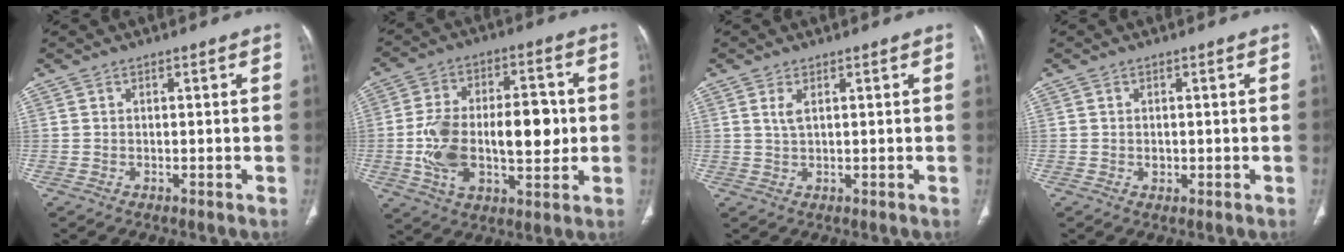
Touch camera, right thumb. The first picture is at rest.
{"total": 18.8, "force": [-1.1, 10.0, 15.8], "torque": [-0.259, 0.025, -0.009]}
{"total": 2.1, "force": [0.9, 0.8, 1.7], "torque": [-0.042, -0.001, 0.024]}
{"total": 1.2, "force": [-0.1, 0.9, 0.7], "torque": [-0.009, 0.000, 0.001]}